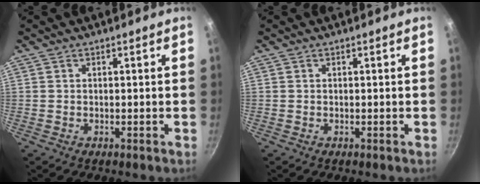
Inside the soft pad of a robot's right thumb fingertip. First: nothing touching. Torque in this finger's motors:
{"motor_torque": [0.00, 0.00, 0.00, 0.00, 0.00]}